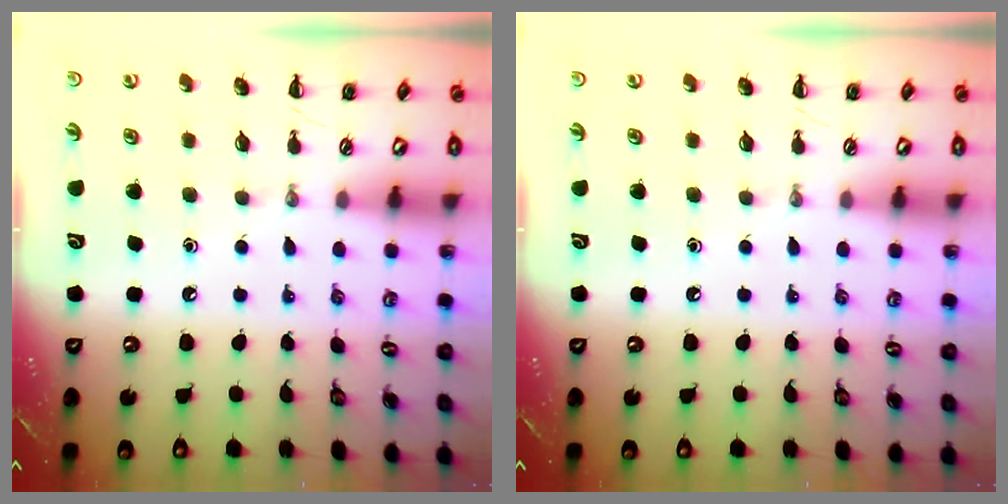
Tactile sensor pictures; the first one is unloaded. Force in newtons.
{"total": 0.0}